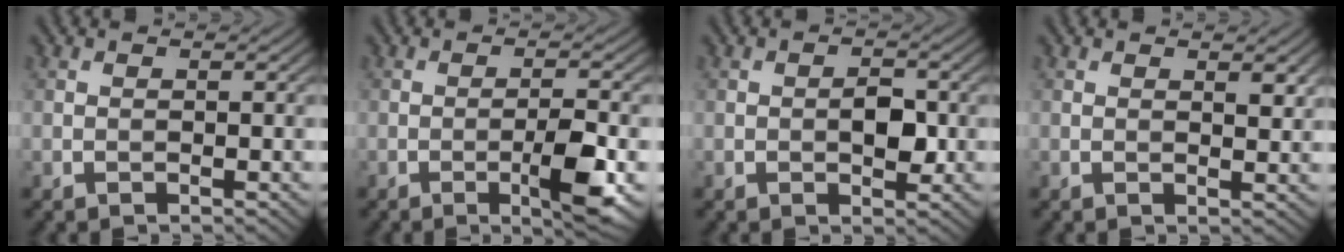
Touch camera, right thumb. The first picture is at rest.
{"total": 5.4, "force": [-1.9, 0.9, 5.0], "torque": [-0.082, 0.005, -0.032]}
{"total": 3.0, "force": [-0.3, 1.7, 2.5], "torque": [-0.036, -0.001, -0.007]}
{"total": 1.8, "force": [1.0, 0.7, 1.4], "torque": [-0.020, -0.006, 0.019]}